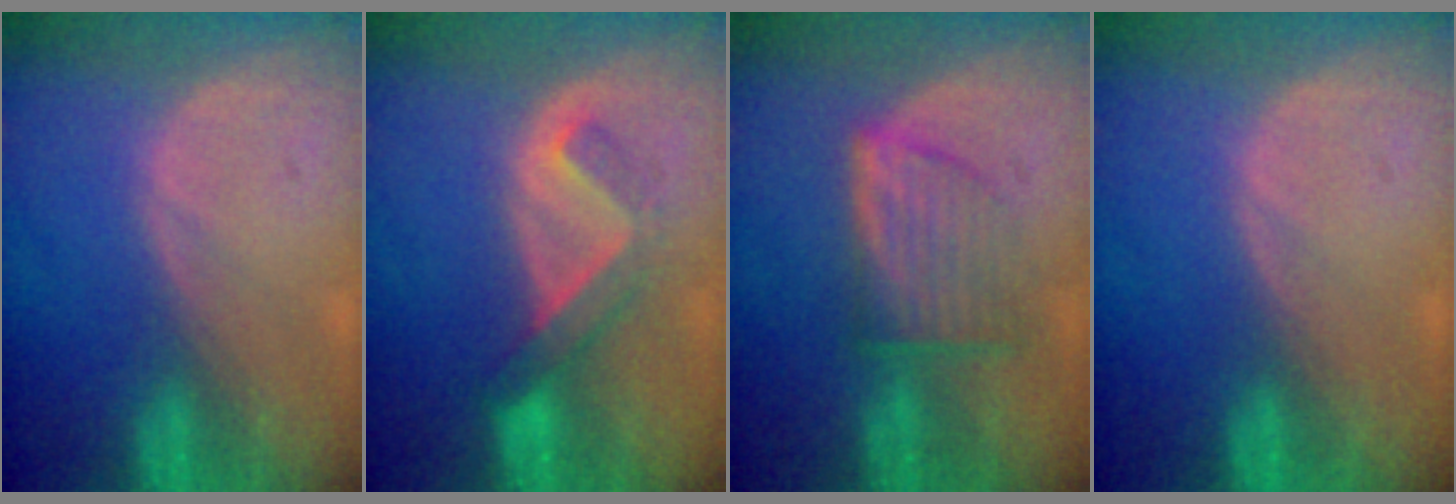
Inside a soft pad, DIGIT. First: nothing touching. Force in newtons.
{"total": 5.2, "press": 4.6, "slide": 2.4}
{"total": 6.3, "press": 5.9, "slide": 2.1}
{"total": 0.0}